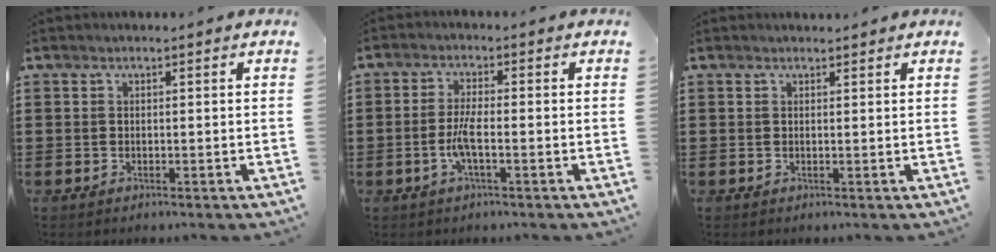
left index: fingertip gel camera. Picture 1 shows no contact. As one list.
[{"total": 4.0, "force": [-1.4, 0.8, 3.7], "torque": [-0.087, -0.004, -0.032]}, {"total": 0.8, "force": [0.8, 0.0, 0.2], "torque": [-0.007, -0.001, 0.016]}]